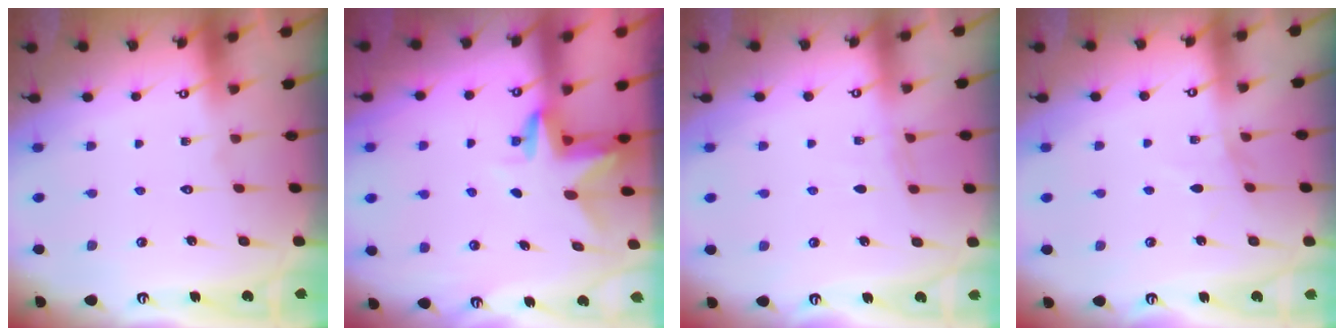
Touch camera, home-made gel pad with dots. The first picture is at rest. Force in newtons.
{"total": 2.9, "press": 2.9, "slide": 0.2}
{"total": 3.9, "press": 3.9, "slide": 0.5}
{"total": 4.4, "press": 4.4, "slide": 0.5}